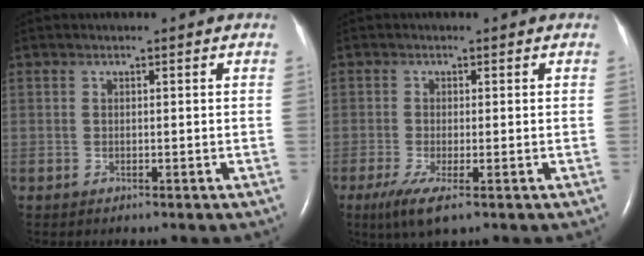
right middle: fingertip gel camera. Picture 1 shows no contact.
{"total": 4.6, "force": [-2.4, 0.6, 3.8], "torque": [-0.080, -0.016, -0.042]}